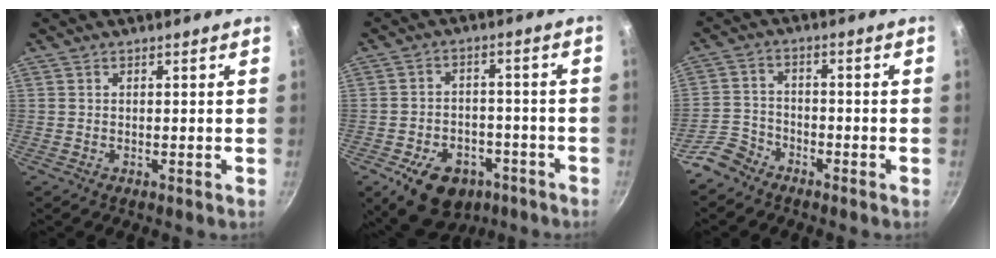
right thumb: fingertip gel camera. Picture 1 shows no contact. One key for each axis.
{"total": 13.4, "fx": -6.9, "fy": 9.1, "fz": 7.0, "tx": -0.076, "ty": 0.039, "tz": -0.092}
{"total": 5.3, "fx": -4.3, "fy": 3.0, "fz": 0.9, "tx": -0.009, "ty": 0.040, "tz": -0.091}